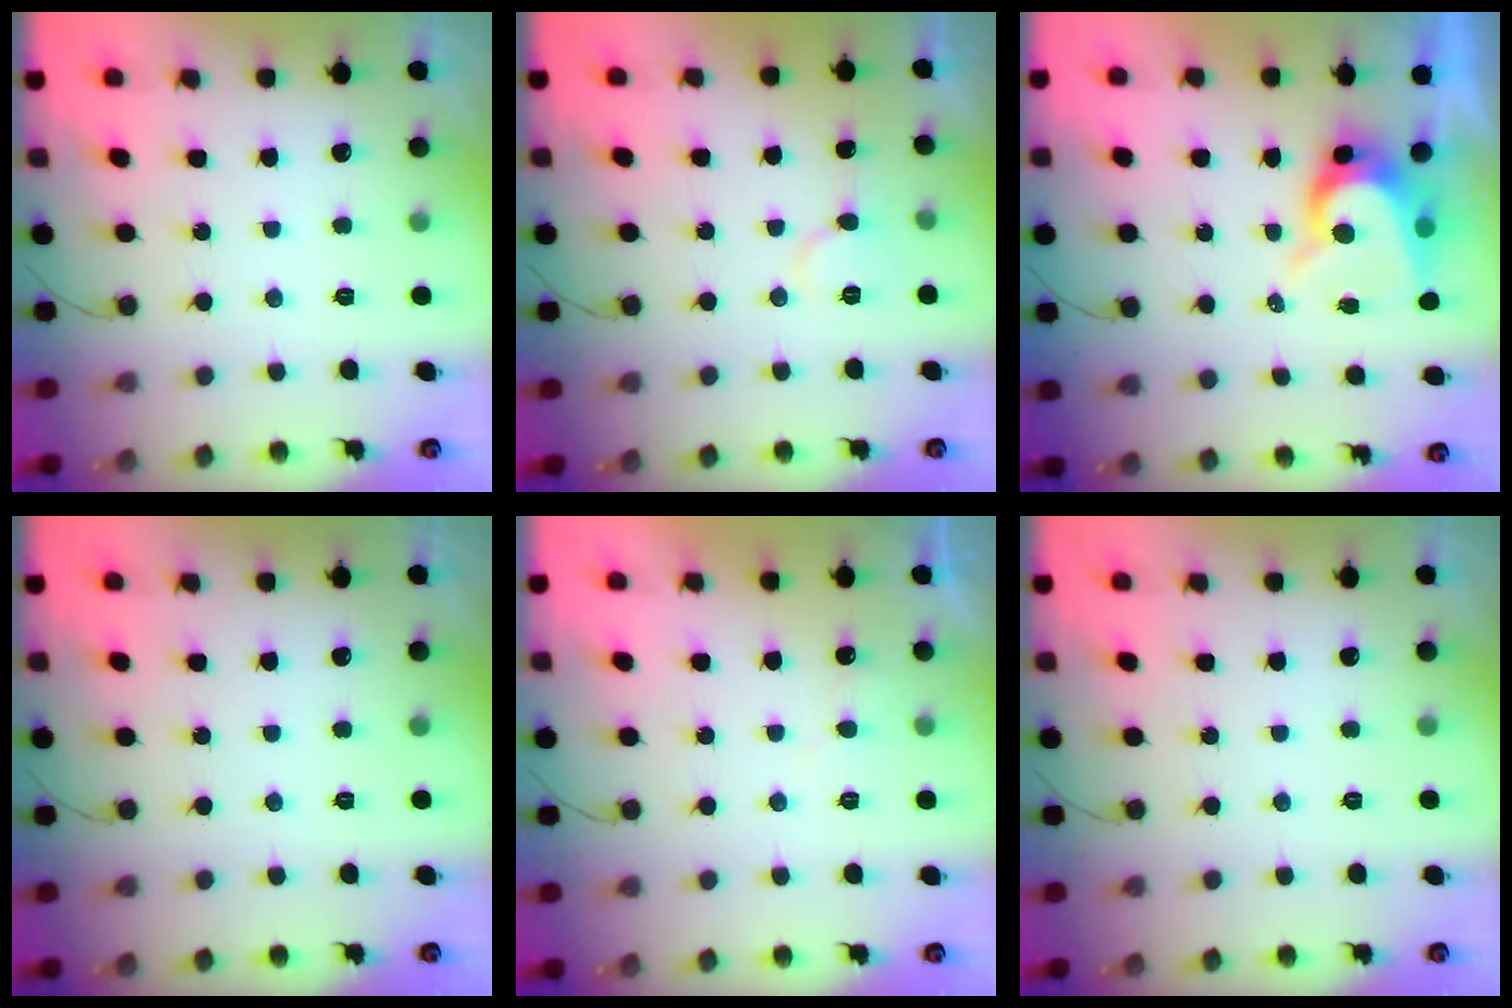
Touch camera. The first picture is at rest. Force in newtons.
{"total": 6.0, "press": 6.0, "slide": 0.3}
{"total": 7.7, "press": 7.7, "slide": 0.7}
{"total": 0.0}
{"total": 4.9, "press": 4.9, "slide": 0.3}
{"total": 0.0}